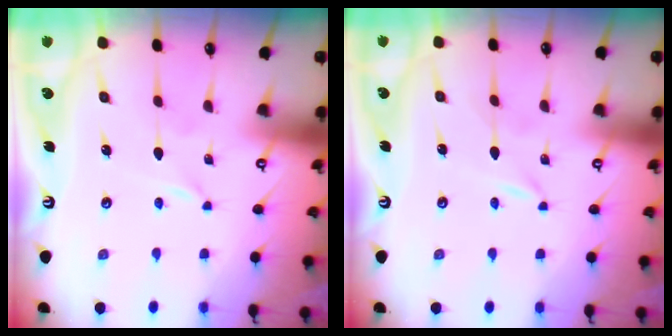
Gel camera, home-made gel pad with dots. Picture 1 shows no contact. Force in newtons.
{"total": 0.0}